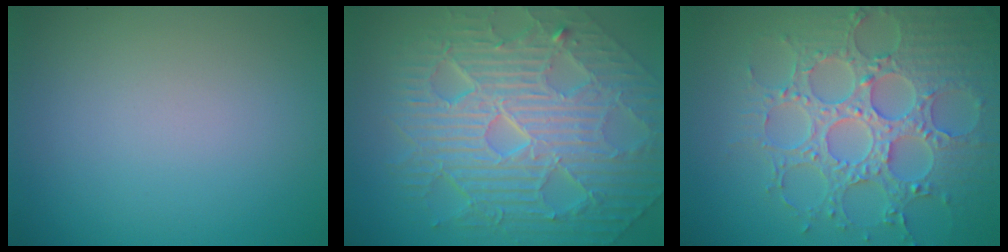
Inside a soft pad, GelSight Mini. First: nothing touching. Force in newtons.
{"total": 11.4, "press": 7.5, "slide": 8.5}
{"total": 7.3, "press": 6.0, "slide": 4.1}